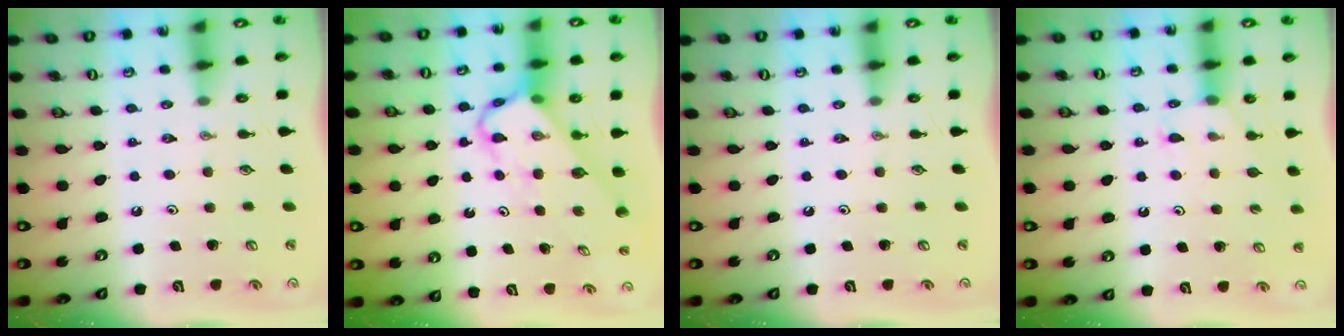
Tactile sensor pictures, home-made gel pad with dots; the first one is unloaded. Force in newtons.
{"total": 4.6, "press": 4.6, "slide": 0.5}
{"total": 0.0}
{"total": 5.0, "press": 4.9, "slide": 0.6}